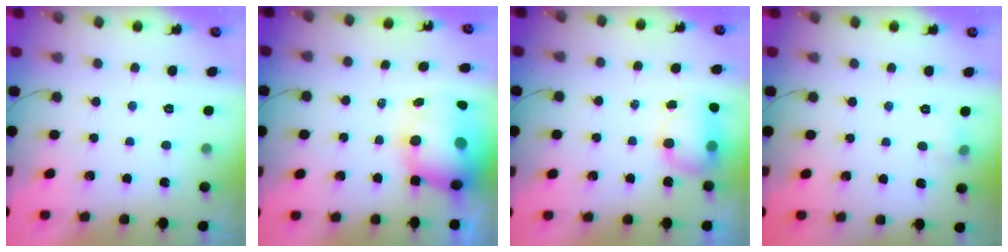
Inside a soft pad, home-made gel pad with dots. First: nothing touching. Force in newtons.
{"total": 16.0, "press": 15.4, "slide": 4.1}
{"total": 7.1, "press": 7.0, "slide": 1.3}
{"total": 5.7, "press": 4.1, "slide": 3.9}